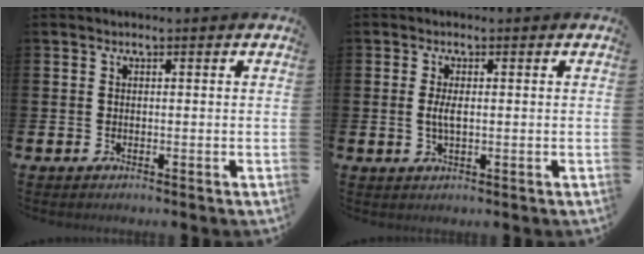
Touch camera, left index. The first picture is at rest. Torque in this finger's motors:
{"motor_torque": [0.56, 0.06, 0.09, 0.09]}